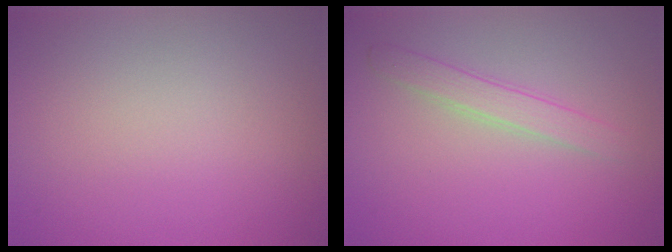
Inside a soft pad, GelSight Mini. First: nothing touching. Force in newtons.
{"total": 2.1, "press": 2.1, "slide": 0.0}